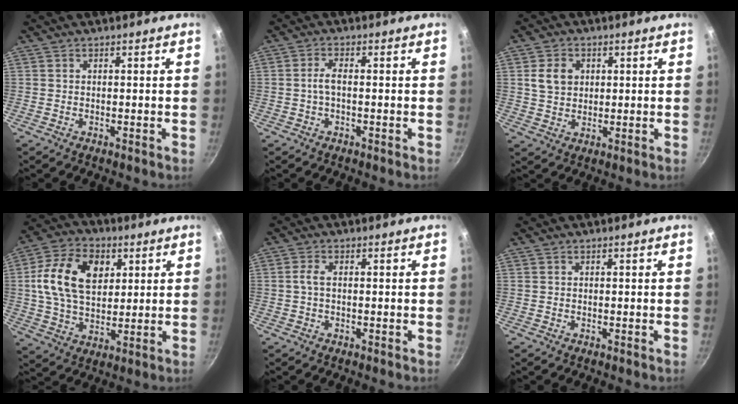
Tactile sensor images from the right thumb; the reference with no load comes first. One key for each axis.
{"total": 2.5, "fx": -0.4, "fy": 0.9, "fz": 2.4, "tx": -0.056, "ty": 0.012, "tz": -0.012}
{"total": 6.0, "fx": 1.5, "fy": 4.8, "fz": 3.3, "tx": -0.043, "ty": 0.001, "tz": 0.026}
{"total": 15.8, "fx": 3.9, "fy": 10.7, "fz": 10.9, "tx": -0.182, "ty": 0.001, "tz": 0.062}
{"total": 2.2, "fx": 0.0, "fy": 1.0, "fz": 1.9, "tx": -0.047, "ty": 0.007, "tz": -0.002}
{"total": 0.0}